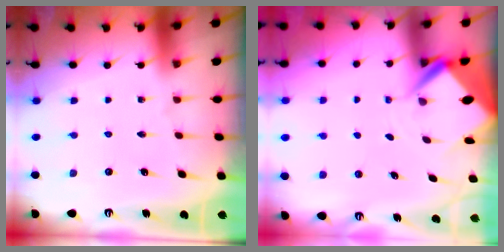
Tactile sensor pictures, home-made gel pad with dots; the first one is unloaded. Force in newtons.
{"total": 4.7, "press": 4.7, "slide": 0.4}